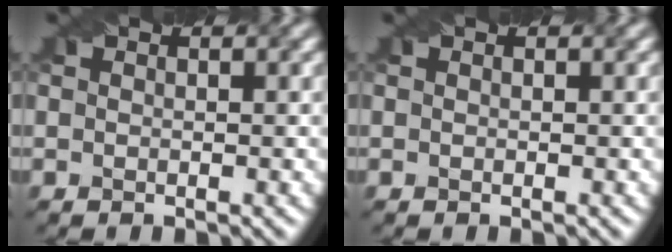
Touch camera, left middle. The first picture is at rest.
{"total": 0.0}